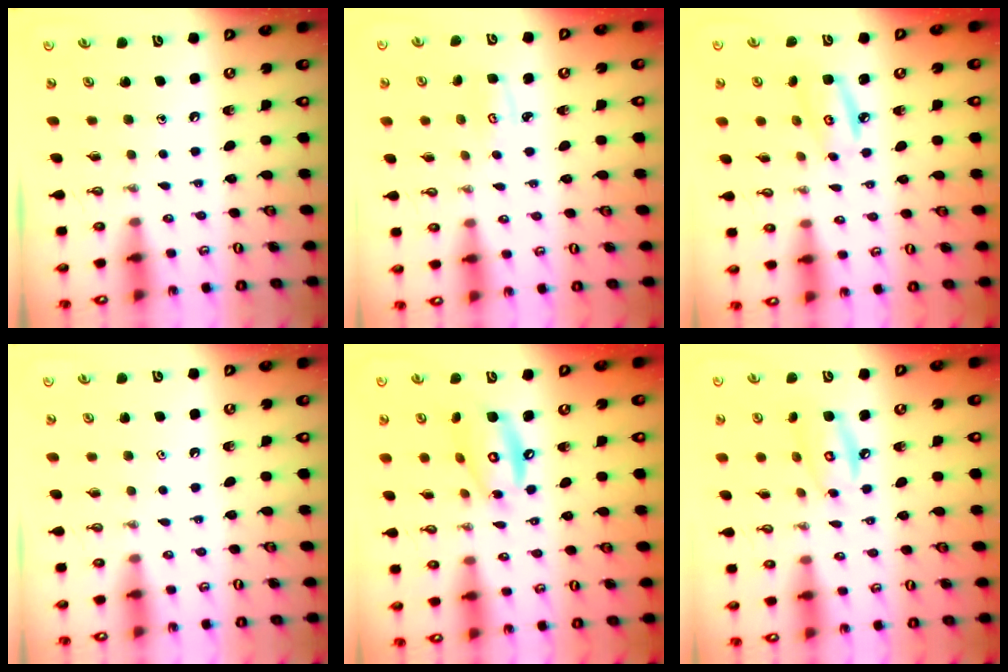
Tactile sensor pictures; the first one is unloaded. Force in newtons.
{"total": 2.8, "press": 2.8, "slide": 0.2}
{"total": 5.9, "press": 5.9, "slide": 0.3}
{"total": 0.9, "press": 0.7, "slide": 0.5}
{"total": 12.9, "press": 12.9, "slide": 1.0}
{"total": 8.7, "press": 8.7, "slide": 0.7}